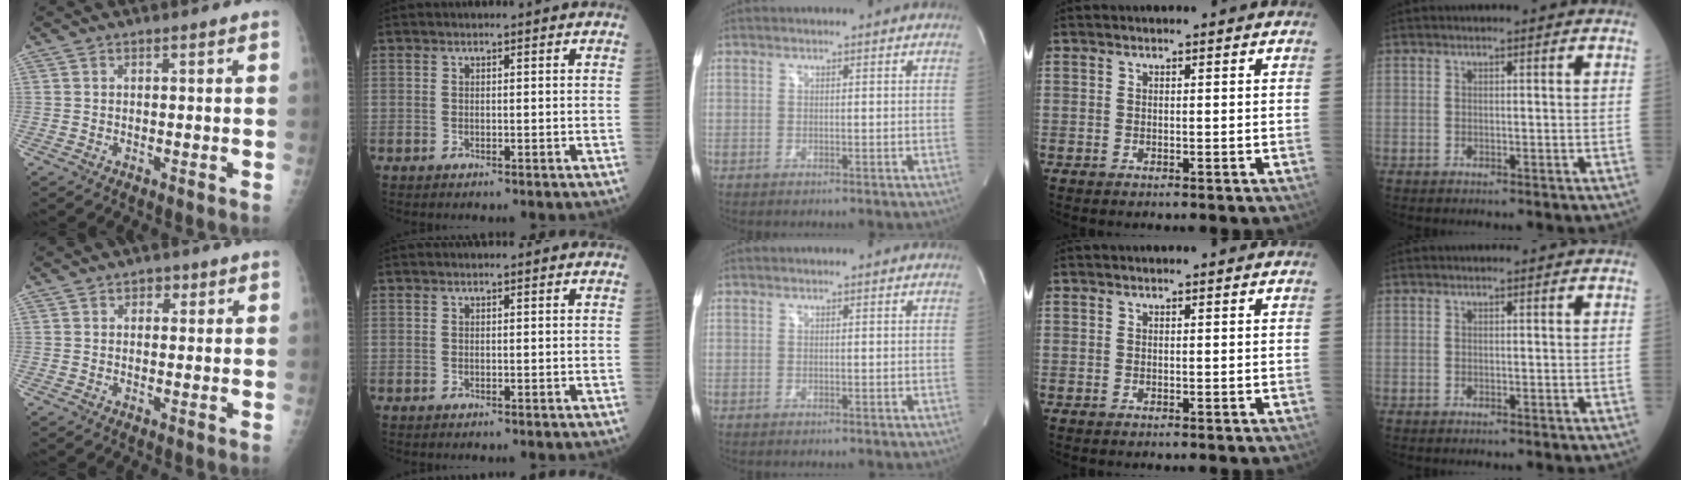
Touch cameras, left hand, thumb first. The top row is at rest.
{"thumb": {"total": 2.4, "force": [1.1, 1.8, 1.2], "torque": [0.003, -0.002, 0.012]}}